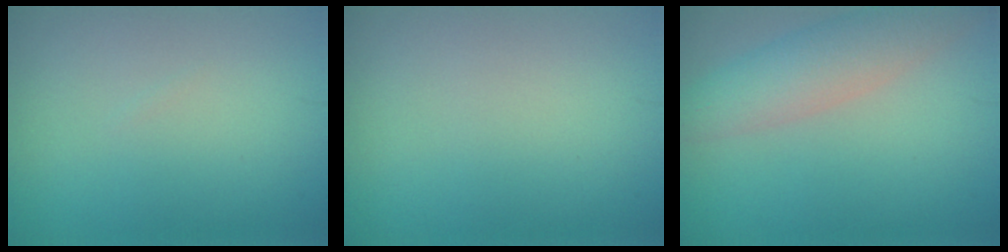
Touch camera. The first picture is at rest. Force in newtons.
{"total": 0.0}
{"total": 4.7, "press": 4.7, "slide": 0.3}